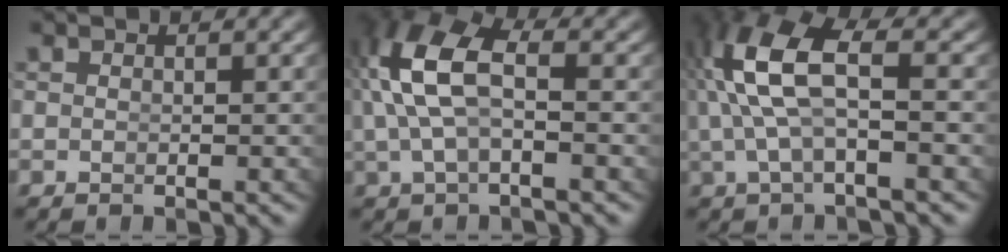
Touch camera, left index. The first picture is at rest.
{"total": 7.0, "force": [1.0, 3.7, 5.8], "torque": [-0.128, 0.000, 0.020]}
{"total": 6.7, "force": [1.0, 3.0, 5.9], "torque": [-0.144, -0.004, 0.022]}